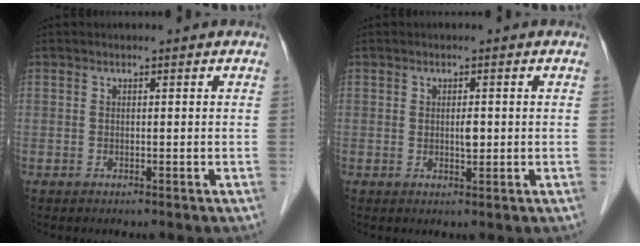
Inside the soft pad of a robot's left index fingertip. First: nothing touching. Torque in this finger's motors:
{"motor_torque": [0.04, 0.03, 0.05, 0.01]}